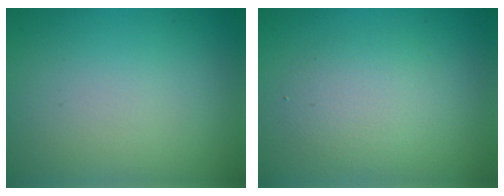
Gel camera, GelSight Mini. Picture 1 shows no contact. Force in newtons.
{"total": 2.7, "press": 2.7, "slide": 0.3}